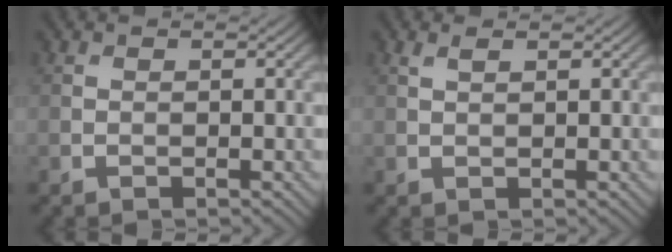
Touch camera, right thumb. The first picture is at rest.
{"total": 1.0, "force": [0.7, 0.3, 0.7], "torque": [-0.020, 0.003, 0.015]}